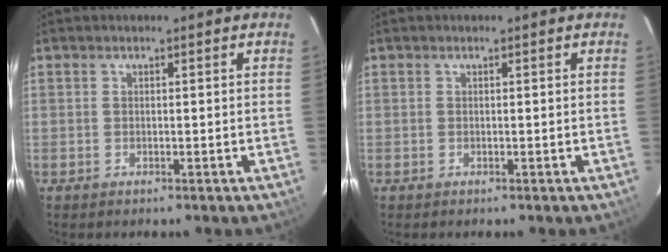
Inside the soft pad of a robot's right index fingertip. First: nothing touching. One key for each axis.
{"total": 0.0}